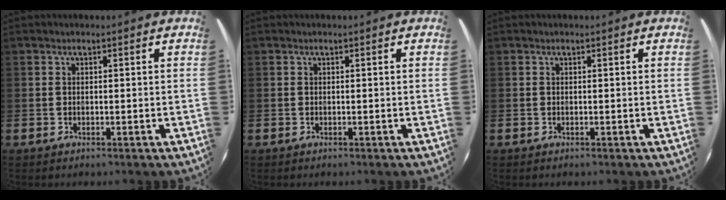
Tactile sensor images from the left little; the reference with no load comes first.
{"total": 0.0}
{"total": 0.0}